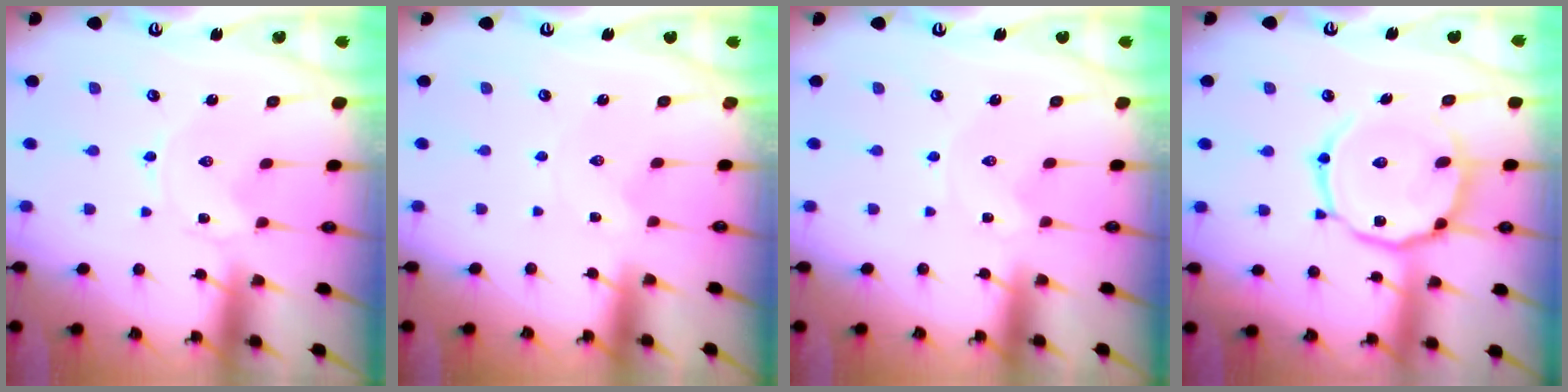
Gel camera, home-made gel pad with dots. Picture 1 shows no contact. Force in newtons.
{"total": 0.9, "press": 0.9, "slide": 0.1}
{"total": 0.6, "press": 0.6, "slide": 0.1}
{"total": 15.3, "press": 15.2, "slide": 1.2}